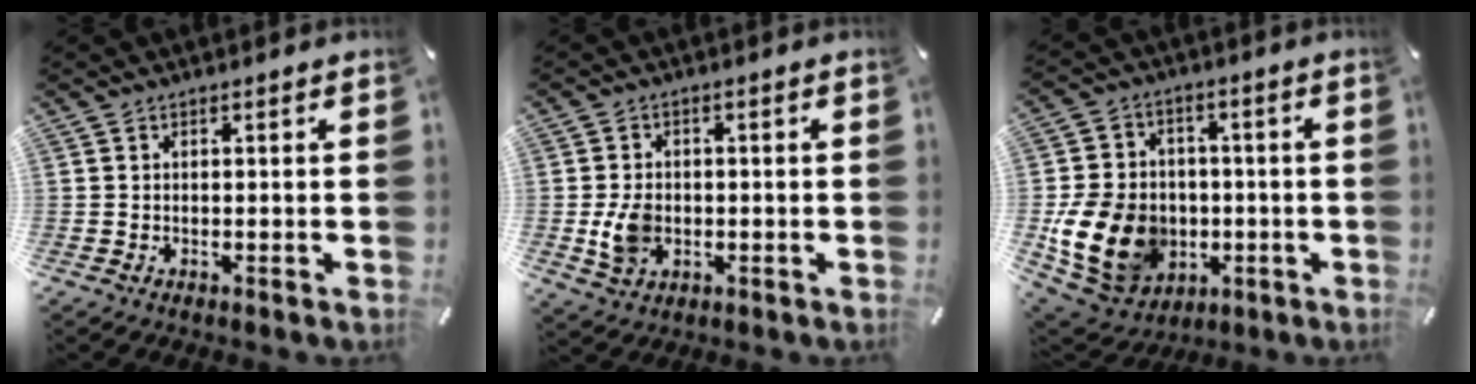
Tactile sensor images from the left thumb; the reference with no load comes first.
{"total": 7.0, "force": [-0.9, 5.4, 4.4], "torque": [-0.085, -0.003, -0.018]}
{"total": 16.8, "force": [-3.7, 13.6, 9.2], "torque": [-0.193, 0.019, -0.059]}